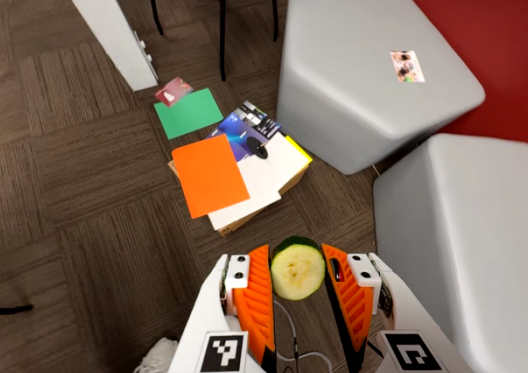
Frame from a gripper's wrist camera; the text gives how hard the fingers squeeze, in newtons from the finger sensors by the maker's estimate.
{"total": 9.1, "left": 9.6, "right": 8.6}